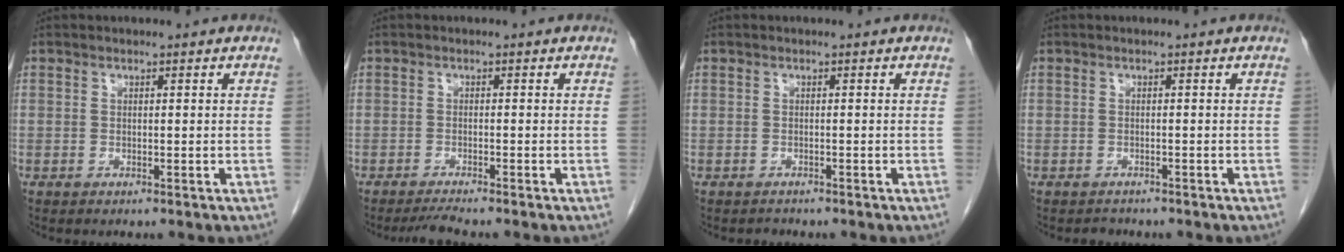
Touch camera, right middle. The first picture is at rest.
{"total": 2.2, "force": [-1.9, -0.6, 0.8], "torque": [-0.023, -0.009, -0.037]}
{"total": 0.6, "force": [-0.6, 0.2, -0.1], "torque": [-0.004, -0.001, -0.011]}
{"total": 1.1, "force": [-1.0, 0.5, -0.1], "torque": [-0.002, 0.000, -0.015]}